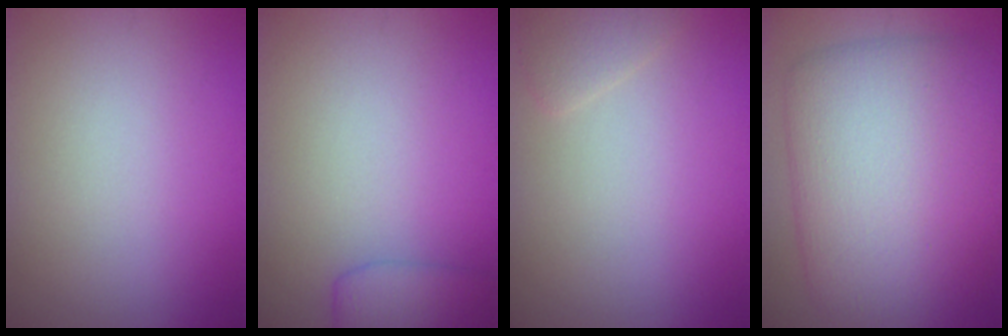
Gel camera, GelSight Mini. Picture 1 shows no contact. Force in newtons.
{"total": 3.3, "press": 3.3, "slide": 0.3}
{"total": 1.3, "press": 1.3, "slide": 0.2}
{"total": 11.6, "press": 11.6, "slide": 0.3}